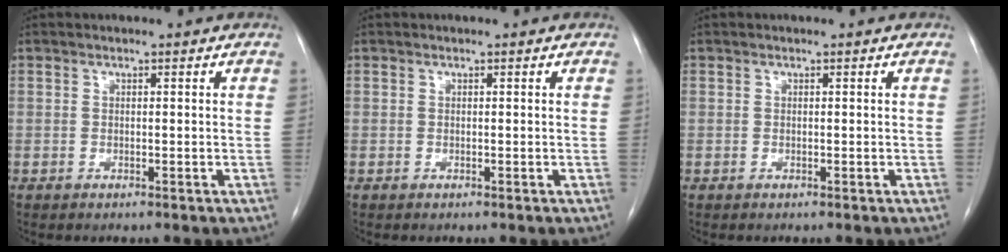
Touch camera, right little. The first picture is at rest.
{"total": 0.0}
{"total": 0.0}